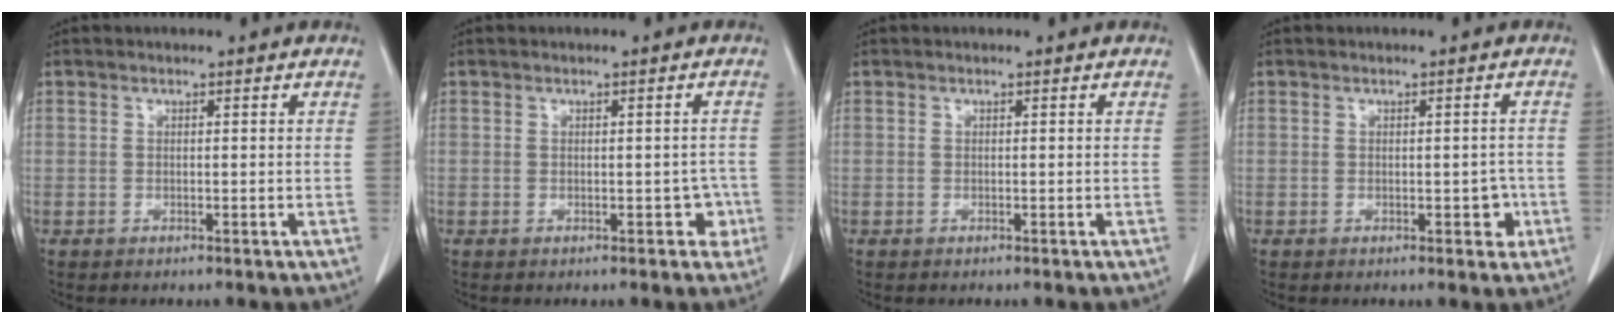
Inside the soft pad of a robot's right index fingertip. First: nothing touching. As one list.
[{"total": 2.4, "force": [-0.7, 1.5, 1.8], "torque": [-0.018, 0.012, -0.004]}, {"total": 0.0}, {"total": 2.6, "force": [-0.6, 1.4, 2.1], "torque": [-0.029, 0.004, -0.003]}]